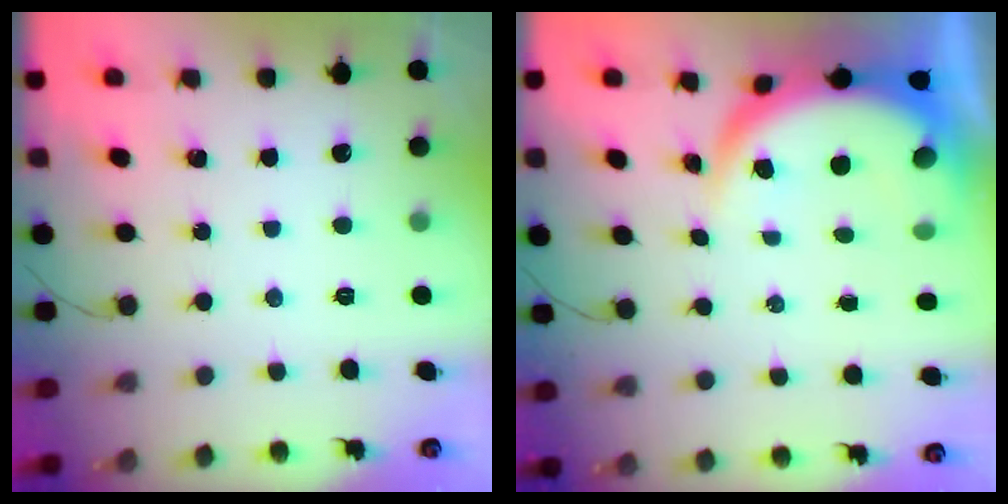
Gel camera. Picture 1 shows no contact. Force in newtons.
{"total": 7.0, "press": 7.0, "slide": 0.5}